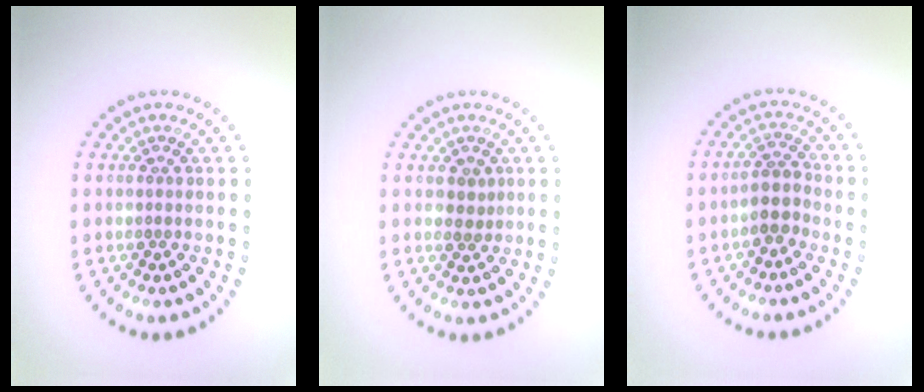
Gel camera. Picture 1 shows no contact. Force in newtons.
{"total": 0.8, "press": 0.6, "slide": 0.6}
{"total": 2.3, "press": 1.9, "slide": 1.3}